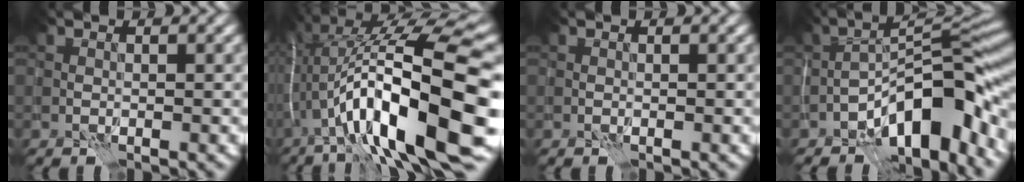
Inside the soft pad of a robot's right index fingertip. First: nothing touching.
{"total": 17.6, "force": [-3.1, 4.8, 16.6], "torque": [-0.284, 0.040, -0.059]}
{"total": 0.0}
{"total": 11.4, "force": [-6.3, 3.6, 8.8], "torque": [-0.113, 0.021, -0.116]}